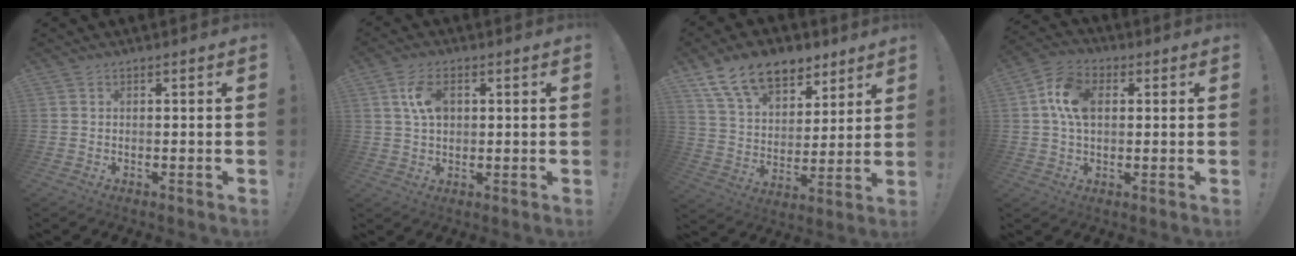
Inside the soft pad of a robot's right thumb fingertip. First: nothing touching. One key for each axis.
{"total": 7.5, "fx": 1.9, "fy": 4.6, "fz": 5.6, "tx": -0.094, "ty": 0.000, "tz": 0.033}
{"total": 16.4, "fx": 10.6, "fy": 9.6, "fz": 7.9, "tx": -0.139, "ty": -0.057, "tz": 0.200}
{"total": 11.4, "fx": 2.2, "fy": 7.7, "fz": 8.1, "tx": -0.151, "ty": 0.014, "tz": 0.044}